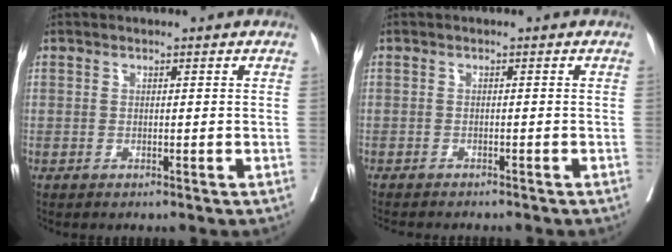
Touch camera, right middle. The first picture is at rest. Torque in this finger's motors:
{"motor_torque": [0.89, -1.16, 0.10, 0.03]}